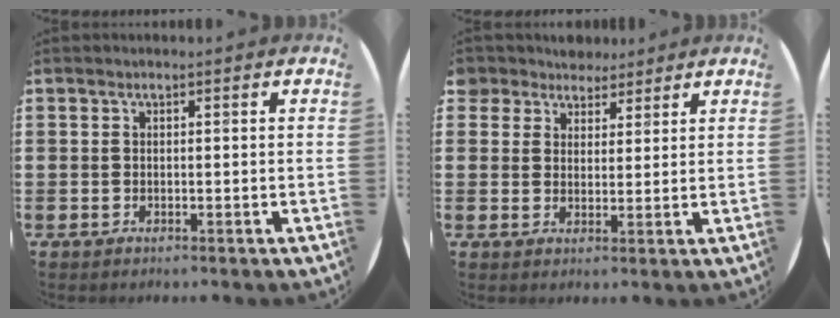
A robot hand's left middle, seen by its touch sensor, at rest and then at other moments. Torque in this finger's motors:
{"motor_torque": [0.04, 0.01, -0.07, 0.00]}